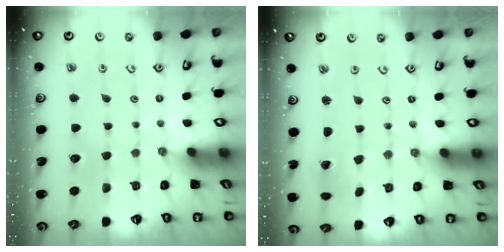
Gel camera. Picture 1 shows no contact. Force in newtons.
{"total": 1.2, "press": 1.2, "slide": 0.1}